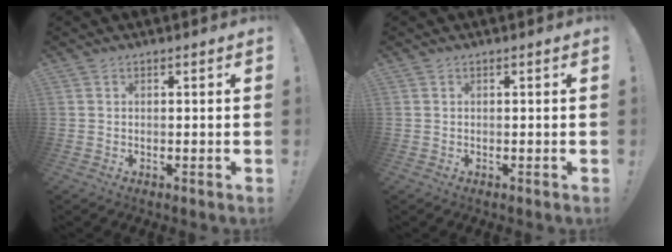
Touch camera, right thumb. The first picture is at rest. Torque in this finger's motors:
{"motor_torque": [-0.01, 0.01, -0.08, 0.09, 0.01]}